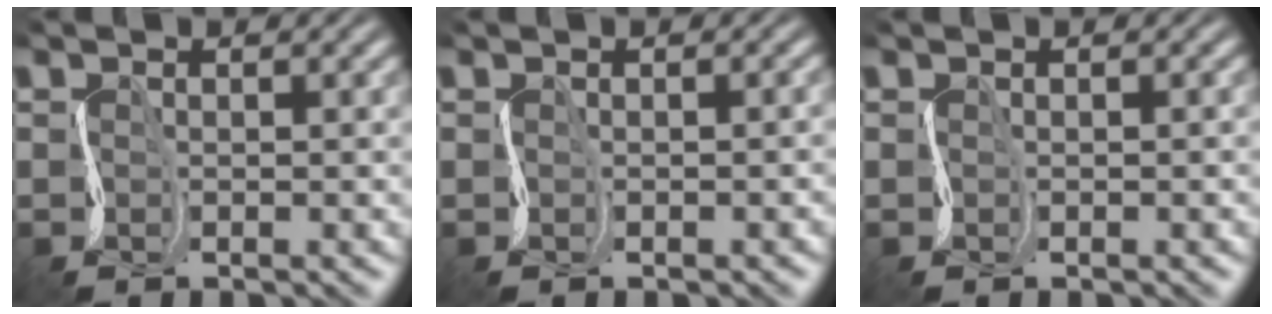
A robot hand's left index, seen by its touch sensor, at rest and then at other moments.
{"total": 1.0, "force": [-0.4, 0.5, 0.8], "torque": [-0.002, 0.002, -0.005]}
{"total": 0.0}